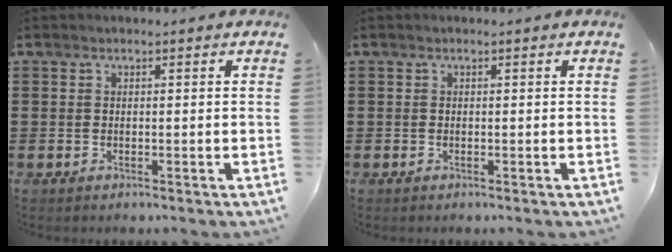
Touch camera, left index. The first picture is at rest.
{"total": 0.0}